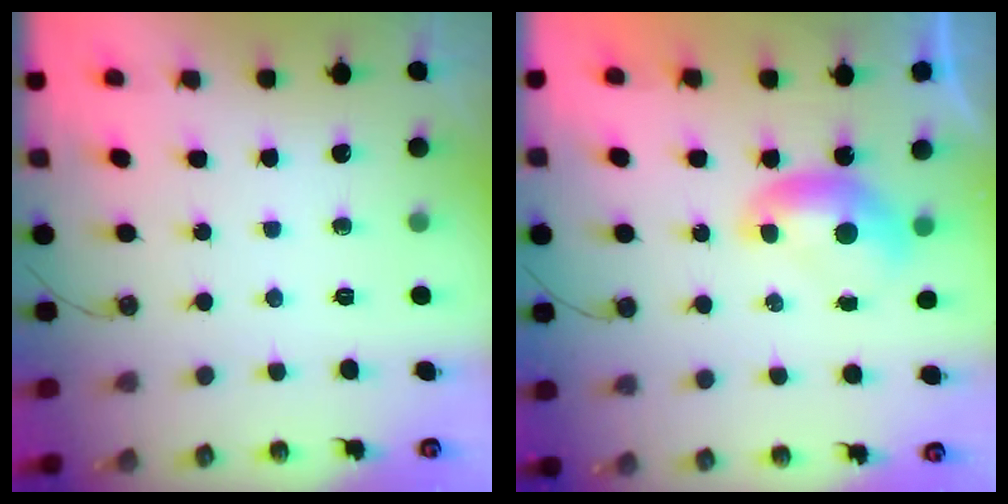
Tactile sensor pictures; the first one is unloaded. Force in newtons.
{"total": 0.0}